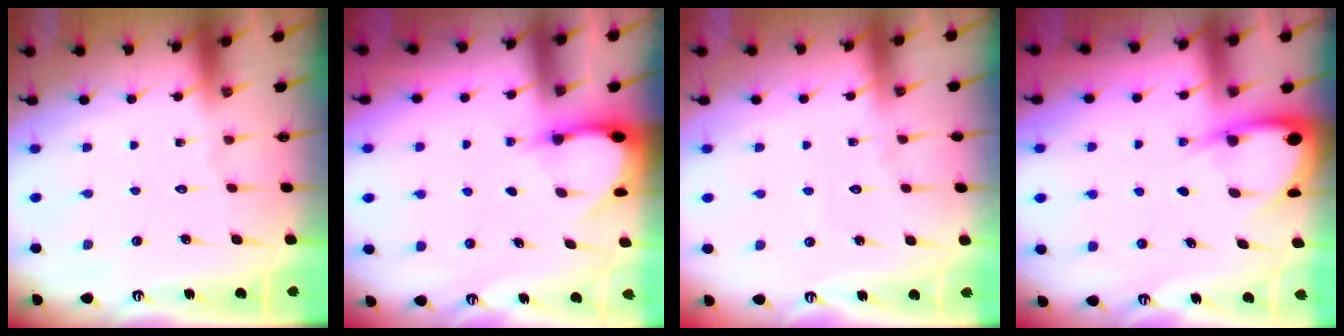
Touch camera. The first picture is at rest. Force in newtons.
{"total": 2.9, "press": 2.9, "slide": 0.3}
{"total": 3.6, "press": 3.6, "slide": 0.4}
{"total": 4.5, "press": 4.5, "slide": 0.5}